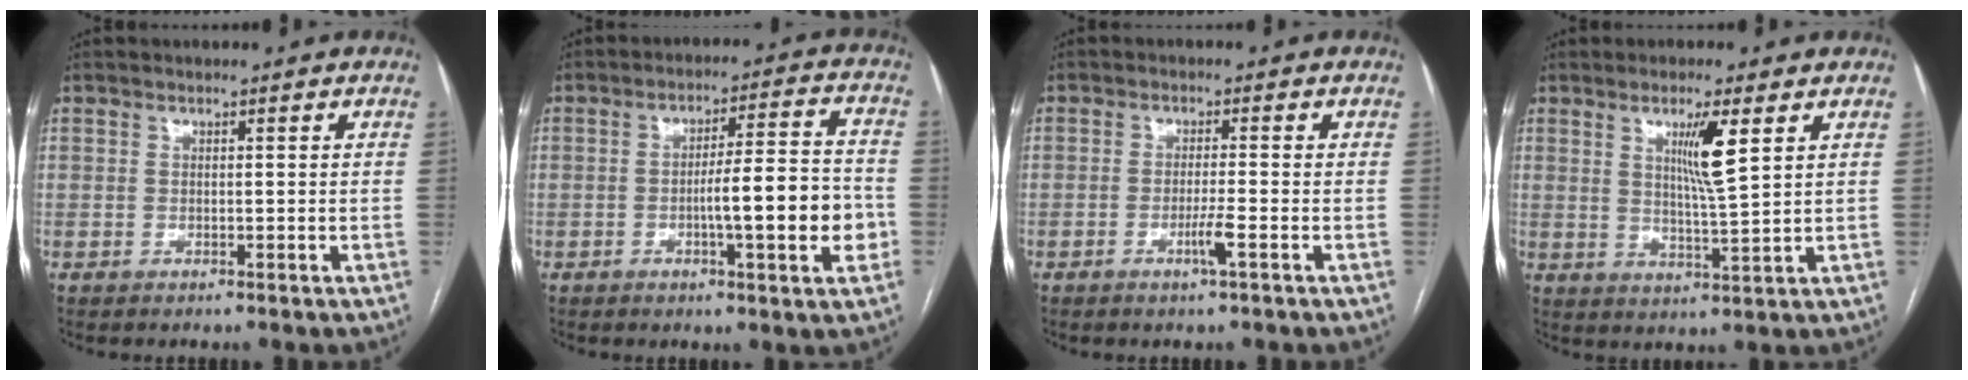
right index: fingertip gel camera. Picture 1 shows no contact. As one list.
[{"total": 11.3, "force": [-2.7, 1.4, 10.9], "torque": [-0.163, 0.013, -0.039]}, {"total": 2.7, "force": [-1.3, -0.4, 2.4], "torque": [-0.047, -0.005, -0.025]}, {"total": 6.4, "force": [2.6, -0.2, 5.9], "torque": [-0.103, -0.011, 0.046]}]